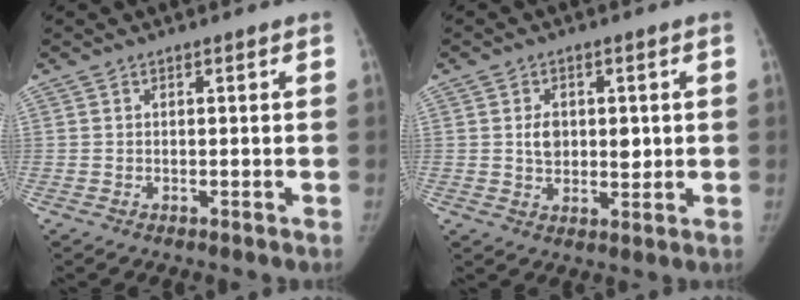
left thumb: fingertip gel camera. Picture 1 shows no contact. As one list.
[{"total": 6.3, "force": [0.9, 4.6, 4.3], "torque": [-0.041, -0.006, 0.018]}]